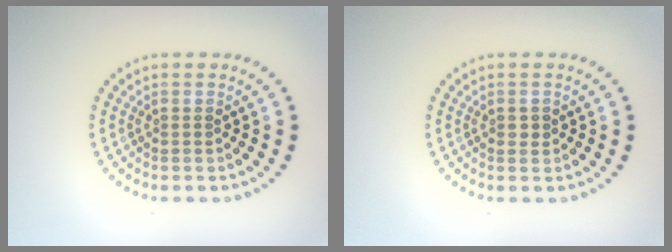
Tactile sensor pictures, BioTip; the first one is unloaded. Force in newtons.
{"total": 0.8, "press": 0.8, "slide": 0.1}